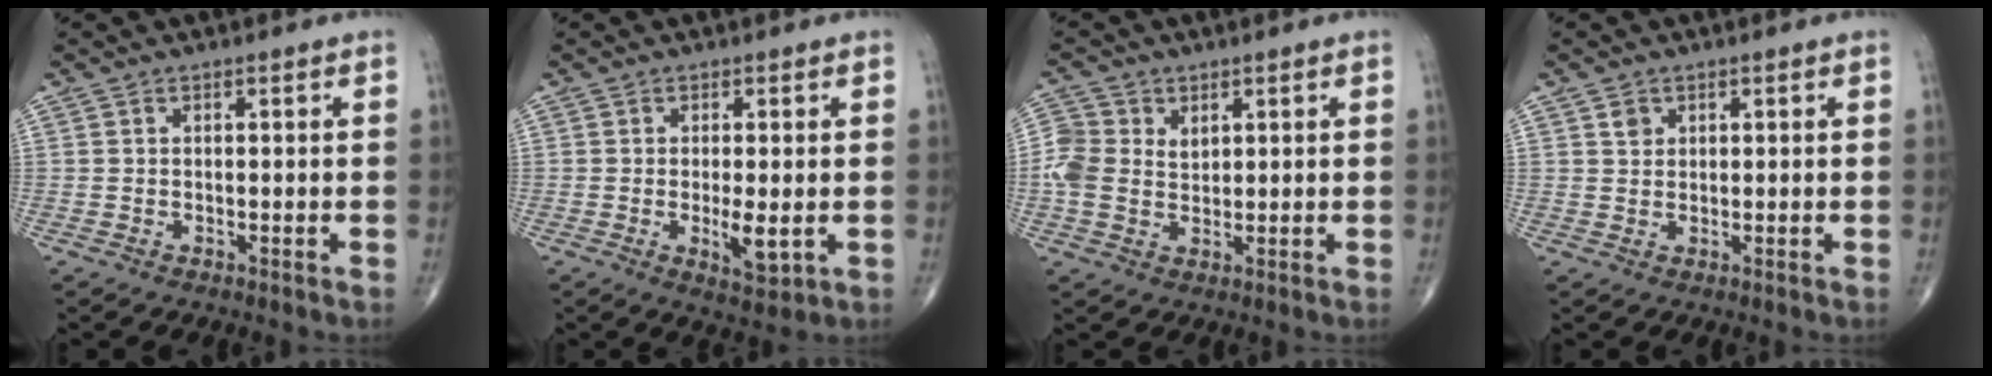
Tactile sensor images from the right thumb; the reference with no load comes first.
{"total": 5.2, "force": [-0.8, 1.7, 4.8], "torque": [-0.078, -0.014, -0.009]}
{"total": 5.7, "force": [1.3, 4.6, 3.1], "torque": [-0.057, 0.001, 0.019]}
{"total": 1.8, "force": [0.8, 1.4, 0.6], "torque": [0.001, -0.004, 0.012]}